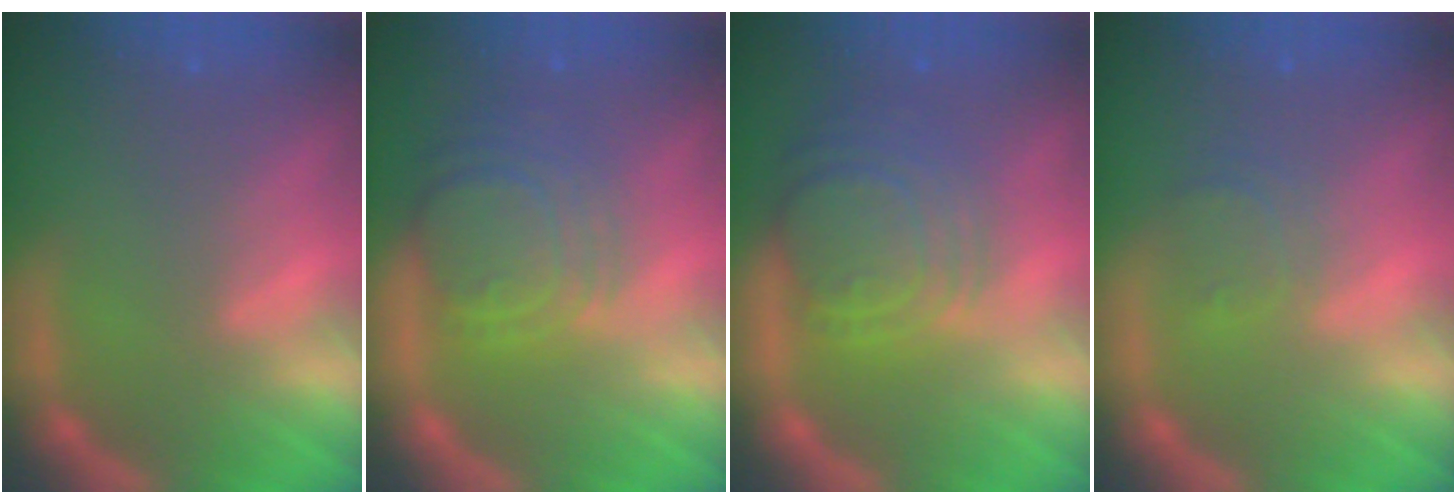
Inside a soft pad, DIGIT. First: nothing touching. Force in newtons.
{"total": 7.6}
{"total": 8.5}
{"total": 2.4}